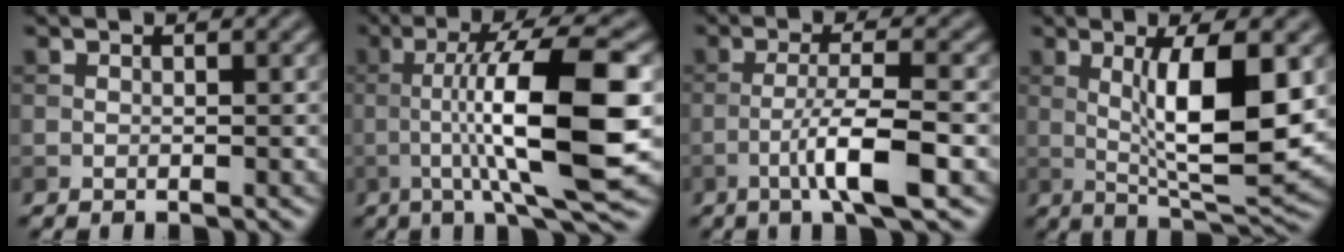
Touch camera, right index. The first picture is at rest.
{"total": 11.7, "force": [-1.1, 2.0, 11.4], "torque": [-0.173, 0.014, -0.017]}
{"total": 5.5, "force": [-2.1, 0.7, 5.1], "torque": [-0.086, 0.008, -0.041]}
{"total": 8.8, "force": [1.0, 2.1, 8.5], "torque": [-0.134, -0.010, 0.023]}